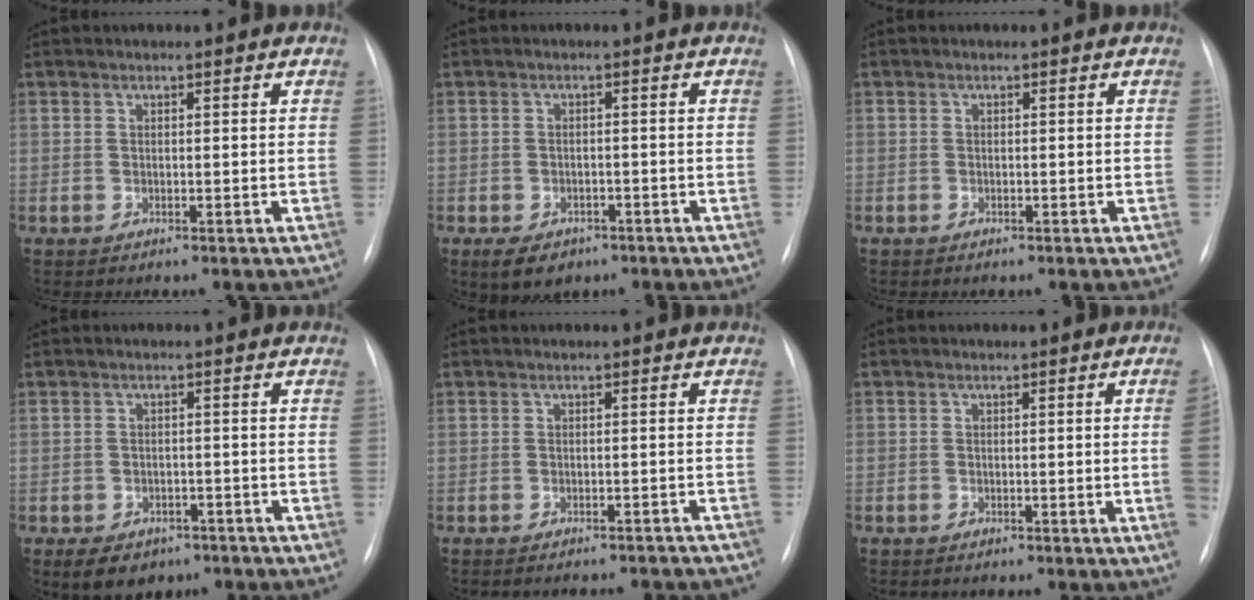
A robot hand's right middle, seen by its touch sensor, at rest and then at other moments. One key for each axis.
{"total": 5.0, "fx": -3.2, "fy": 3.2, "fz": 2.1, "tx": -0.033, "ty": -0.001, "tz": -0.040}
{"total": 0.0}
{"total": 6.7, "fx": -4.5, "fy": 4.4, "fz": 2.5, "tx": -0.036, "ty": 0.005, "tz": -0.058}
{"total": 9.8, "fx": -9.0, "fy": 2.4, "fz": 3.0, "tx": -0.035, "ty": 0.006, "tz": -0.092}
{"total": 2.9, "fx": -0.7, "fy": -0.6, "fz": 2.8, "tx": -0.035, "ty": -0.002, "tz": -0.012}